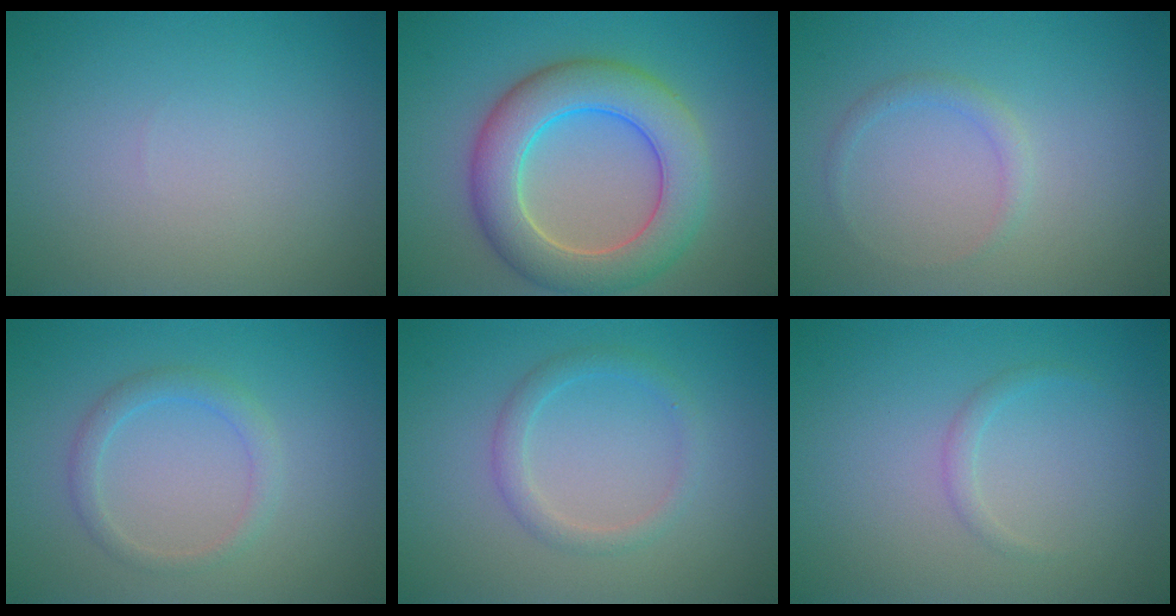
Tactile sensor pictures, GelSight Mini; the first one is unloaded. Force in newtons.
{"total": 7.7, "press": 7.7, "slide": 0.4}
{"total": 1.1, "press": 1.1, "slide": 0.1}
{"total": 1.8, "press": 1.8, "slide": 0.0}
{"total": 1.9, "press": 1.9, "slide": 0.1}
{"total": 0.9, "press": 0.9, "slide": 0.0}